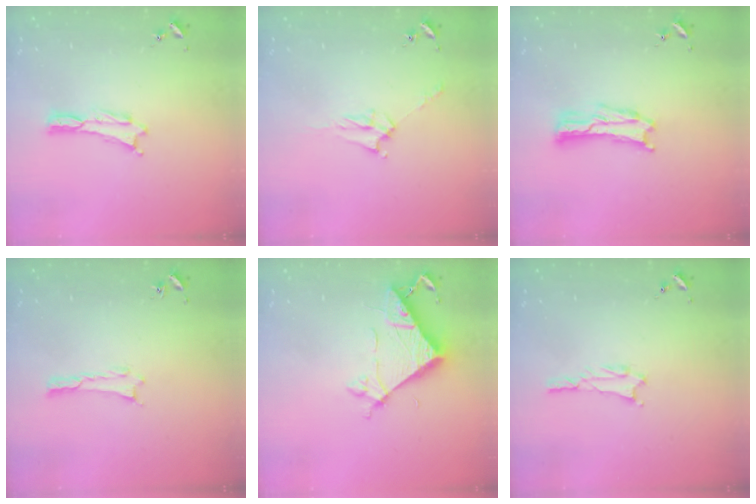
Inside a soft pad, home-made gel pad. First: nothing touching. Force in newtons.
{"total": 4.2, "press": 4.2, "slide": 0.6}
{"total": 1.6, "press": 1.6, "slide": 0.3}
{"total": 0.0}
{"total": 6.9, "press": 6.9, "slide": 0.4}
{"total": 1.0, "press": 1.0, "slide": 0.1}